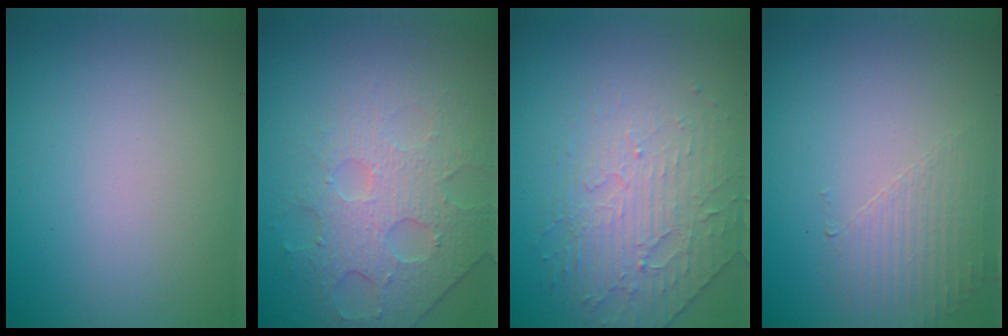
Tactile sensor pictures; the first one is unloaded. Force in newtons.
{"total": 3.8, "press": 3.6, "slide": 1.2}
{"total": 2.8, "press": 2.3, "slide": 1.6}
{"total": 1.6, "press": 0.7, "slide": 1.4}